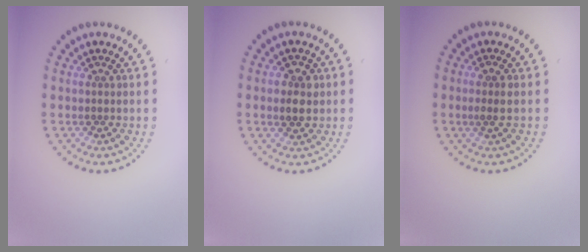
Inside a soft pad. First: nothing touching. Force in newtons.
{"total": 2.4, "press": 2.4, "slide": 0.4}
{"total": 1.5, "press": 1.3, "slide": 0.7}